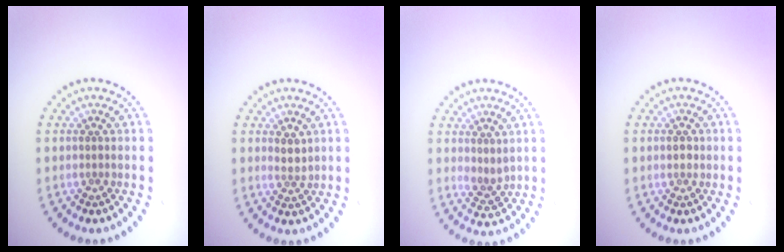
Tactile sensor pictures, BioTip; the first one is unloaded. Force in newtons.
{"total": 1.4, "press": 1.1, "slide": 0.8}
{"total": 1.4, "press": 1.2, "slide": 0.8}
{"total": 0.9, "press": 0.9, "slide": 0.2}